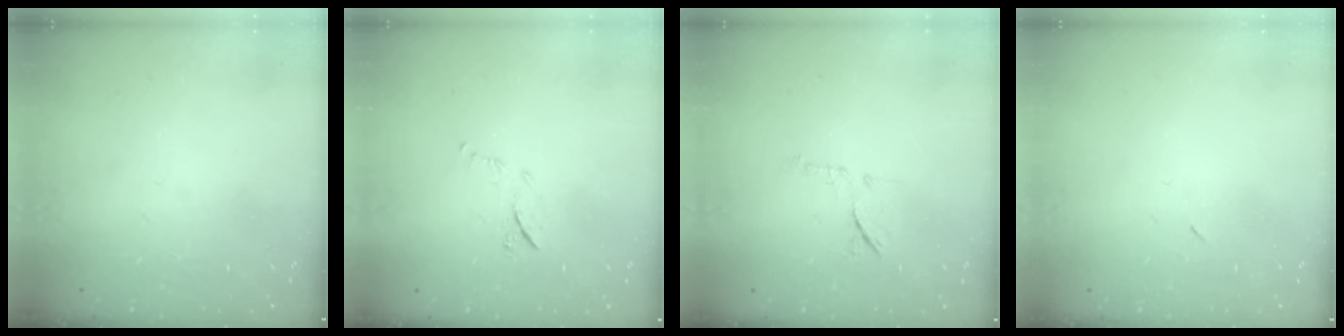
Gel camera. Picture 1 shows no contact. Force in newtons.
{"total": 7.0, "press": 7.0, "slide": 0.7}
{"total": 7.1, "press": 7.1, "slide": 1.0}
{"total": 2.2, "press": 1.8, "slide": 1.2}